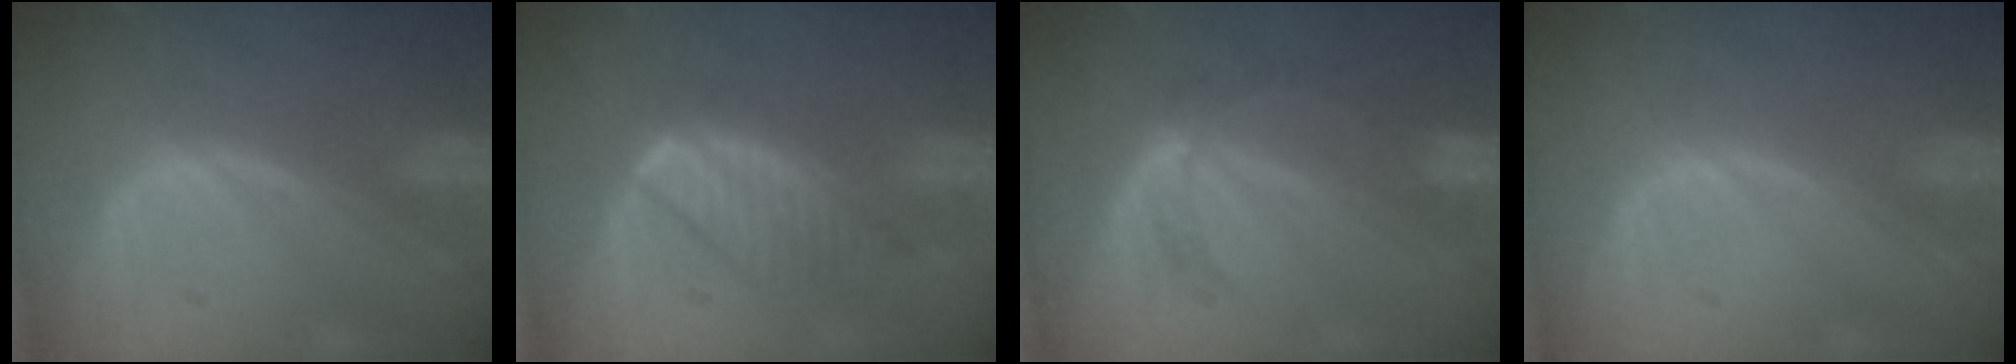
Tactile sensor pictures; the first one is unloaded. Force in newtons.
{"total": 7.0, "press": 6.0, "slide": 3.6}
{"total": 5.4, "press": 4.8, "slide": 2.4}
{"total": 0.0}